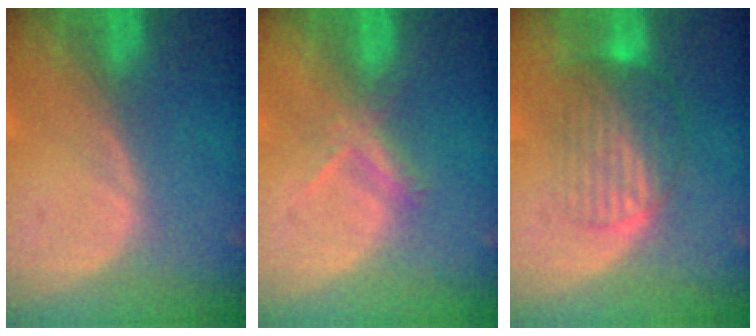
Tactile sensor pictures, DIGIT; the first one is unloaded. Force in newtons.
{"total": 3.3, "press": 3.2, "slide": 0.9}
{"total": 7.0, "press": 6.5, "slide": 2.5}